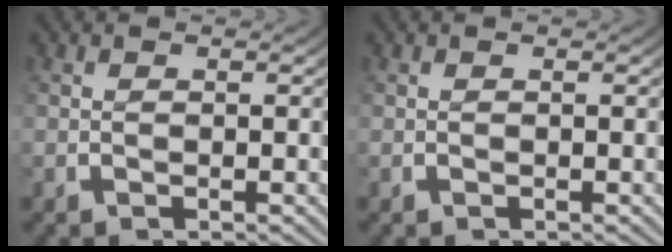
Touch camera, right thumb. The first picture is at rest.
{"total": 0.0}